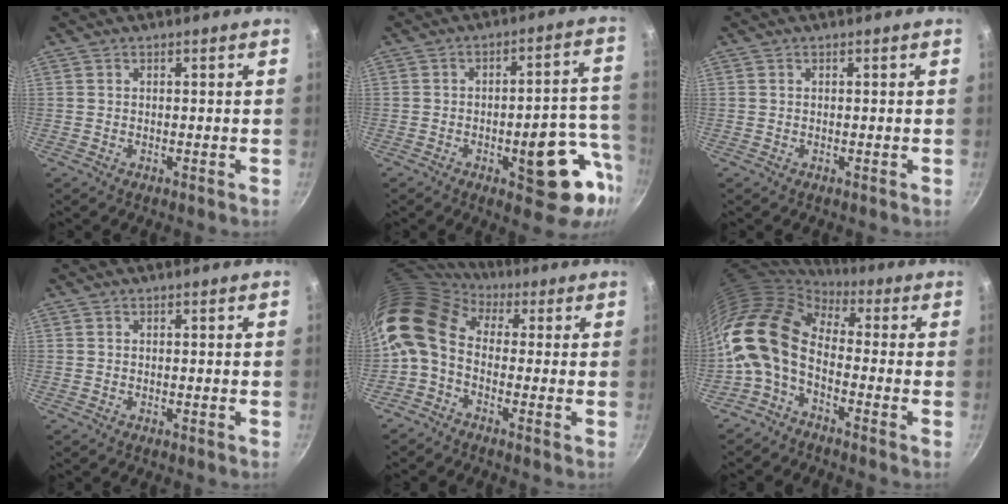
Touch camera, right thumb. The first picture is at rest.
{"total": 15.9, "force": [-5.5, 6.6, 13.4], "torque": [-0.110, 0.040, -0.070]}
{"total": 0.0}
{"total": 0.0}
{"total": 12.5, "force": [0.9, 8.6, 8.9], "torque": [-0.166, 0.023, -0.008]}
{"total": 13.5, "force": [-1.8, 8.3, 10.5], "torque": [-0.192, 0.026, -0.053]}